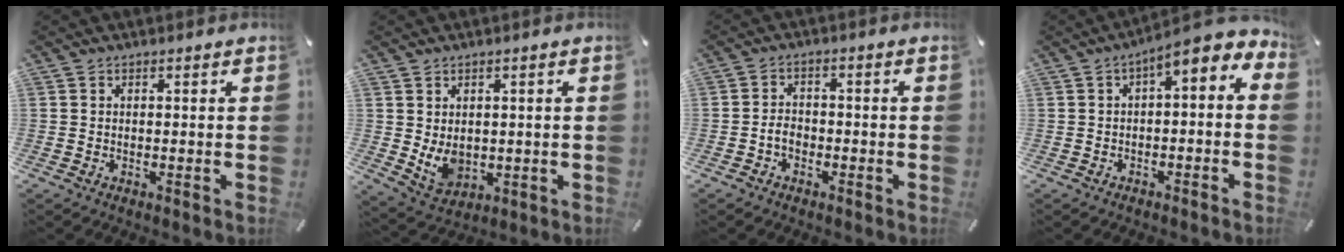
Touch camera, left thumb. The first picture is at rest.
{"total": 6.2, "force": [0.7, 5.2, 3.3], "torque": [-0.075, -0.011, 0.013]}
{"total": 3.4, "force": [-1.5, 2.5, 1.7], "torque": [-0.033, 0.011, -0.028]}
{"total": 5.3, "force": [1.7, 2.3, 4.4], "torque": [-0.078, -0.020, 0.021]}